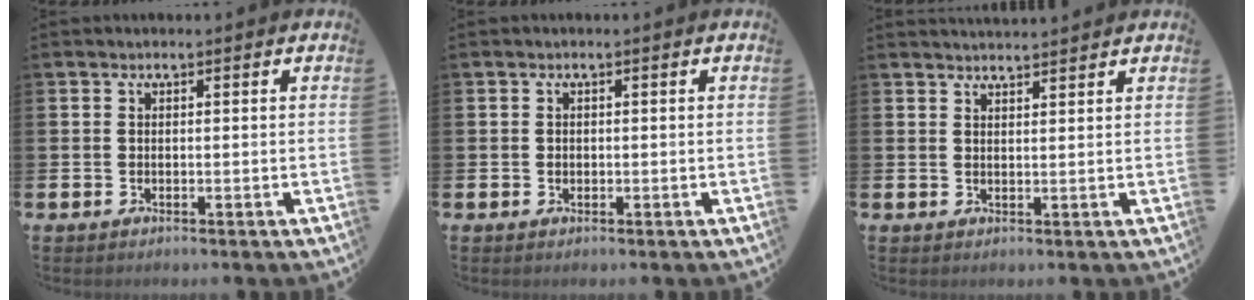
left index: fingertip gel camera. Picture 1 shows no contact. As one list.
[{"total": 0.7, "force": [0.0, 0.6, 0.2], "torque": [-0.006, 0.007, -0.001]}, {"total": 2.4, "force": [2.4, 0.0, 0.1], "torque": [0.002, -0.014, 0.042]}]